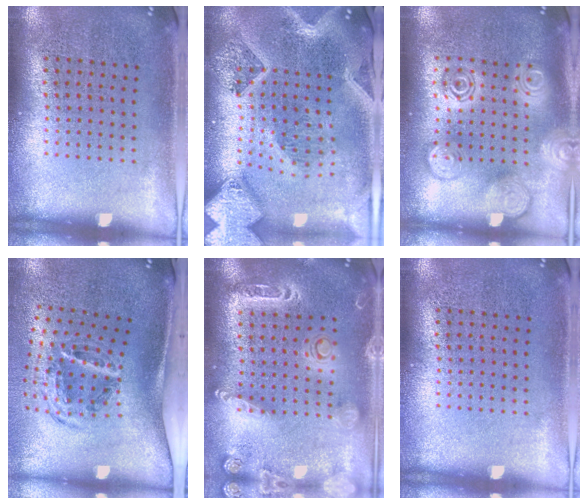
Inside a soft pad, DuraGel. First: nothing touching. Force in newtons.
{"total": 3.8, "press": 3.0, "slide": 2.3}
{"total": 2.6, "press": 2.6, "slide": 0.3}
{"total": 1.9, "press": 1.2, "slide": 1.4}
{"total": 2.1, "press": 1.9, "slide": 0.8}
{"total": 0.0}